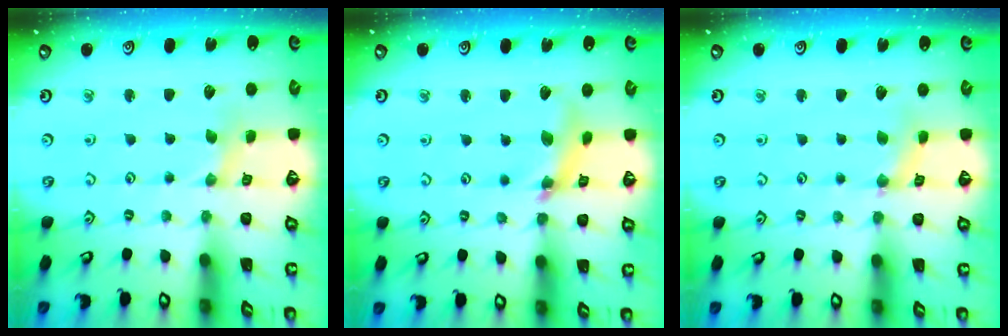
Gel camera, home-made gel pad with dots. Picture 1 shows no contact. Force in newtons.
{"total": 11.3, "press": 11.2, "slide": 1.6}
{"total": 1.7, "press": 1.7, "slide": 0.3}